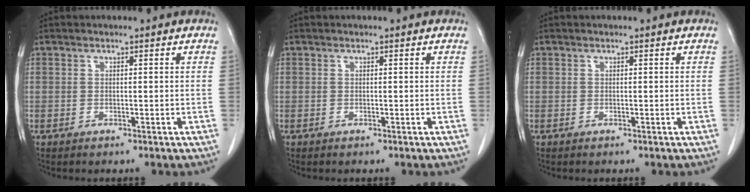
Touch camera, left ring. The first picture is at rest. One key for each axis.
{"total": 0.0}
{"total": 0.0}